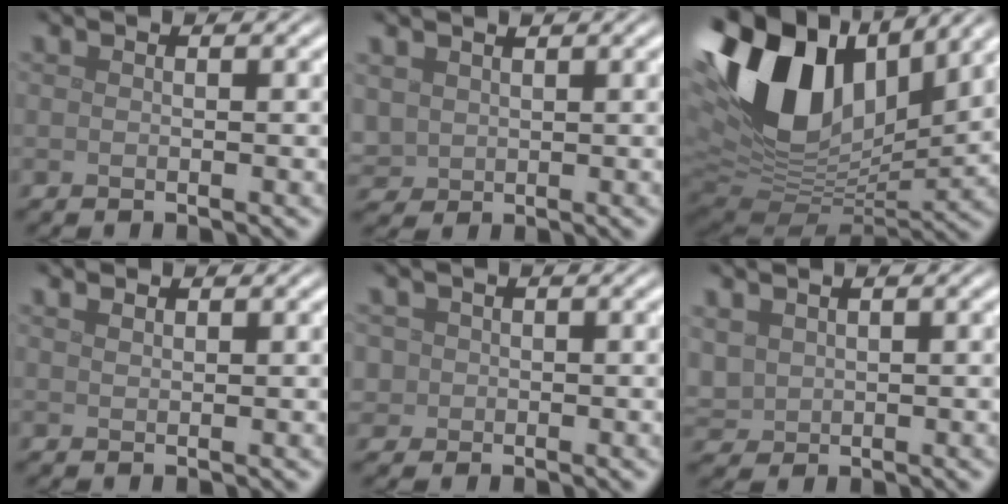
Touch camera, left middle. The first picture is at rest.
{"total": 2.5, "force": [1.1, 2.1, 0.9], "torque": [-0.030, 0.003, 0.024]}
{"total": 15.9, "force": [5.6, 9.4, 11.5], "torque": [-0.247, 0.022, 0.100]}
{"total": 0.8, "force": [0.7, 0.2, 0.3], "torque": [-0.007, 0.001, 0.016]}
{"total": 1.5, "force": [0.2, 1.4, 0.2], "torque": [0.001, 0.000, 0.007]}
{"total": 2.3, "force": [1.0, 1.8, 1.0], "torque": [-0.034, 0.002, 0.026]}